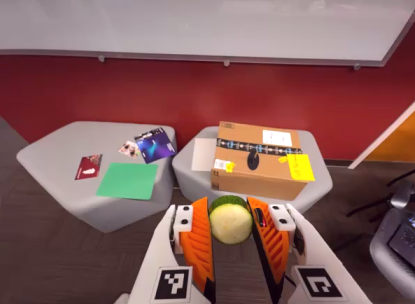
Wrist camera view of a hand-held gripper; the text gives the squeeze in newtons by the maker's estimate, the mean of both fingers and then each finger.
{"total": 11.8, "left": 11.8, "right": 11.7}